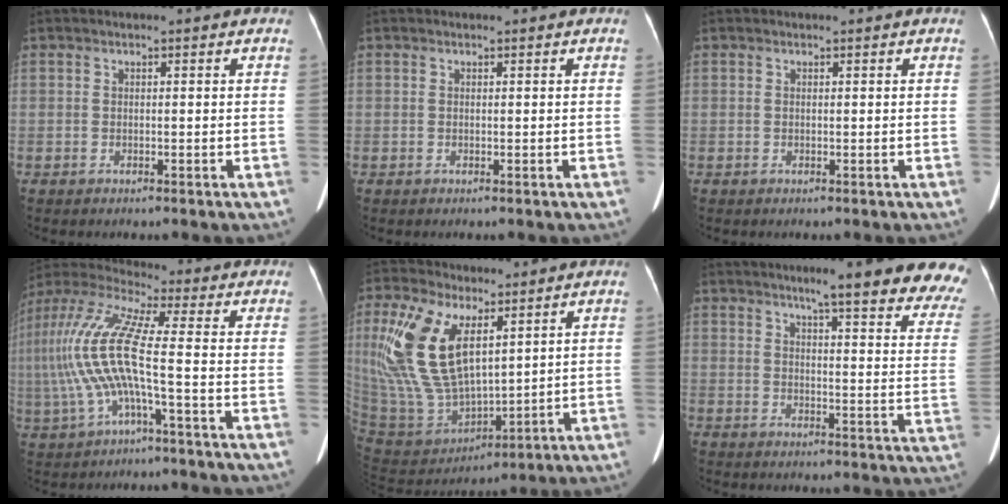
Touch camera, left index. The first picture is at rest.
{"total": 0.0}
{"total": 0.0}
{"total": 13.0, "force": [-1.9, 1.5, 12.8], "torque": [-0.296, 0.015, -0.041]}
{"total": 17.0, "force": [6.5, 7.9, 13.5], "torque": [-0.310, 0.006, 0.137]}
{"total": 20.0, "force": [16.8, 0.4, 10.9], "torque": [-0.126, -0.055, 0.190]}